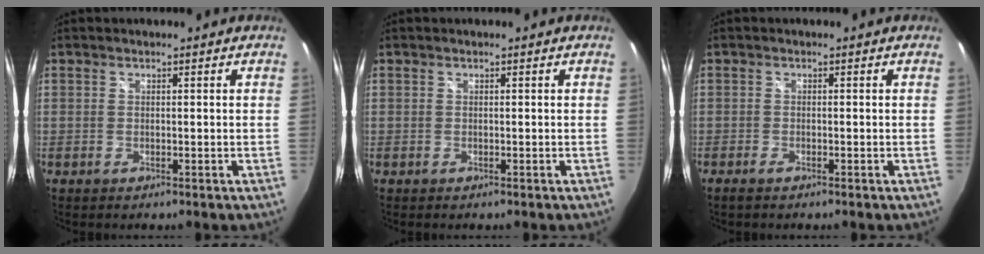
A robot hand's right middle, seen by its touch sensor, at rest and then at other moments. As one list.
[{"total": 0.0}, {"total": 1.3, "force": [-1.0, 0.3, 0.8], "torque": [-0.017, -0.004, -0.021]}]